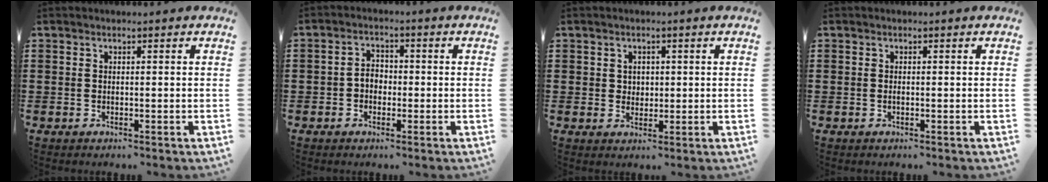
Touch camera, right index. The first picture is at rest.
{"total": 2.6, "force": [-0.7, 1.9, 1.6], "torque": [-0.033, 0.005, -0.015]}
{"total": 1.8, "force": [0.7, 1.6, 0.5], "torque": [-0.014, 0.009, 0.012]}
{"total": 0.0}